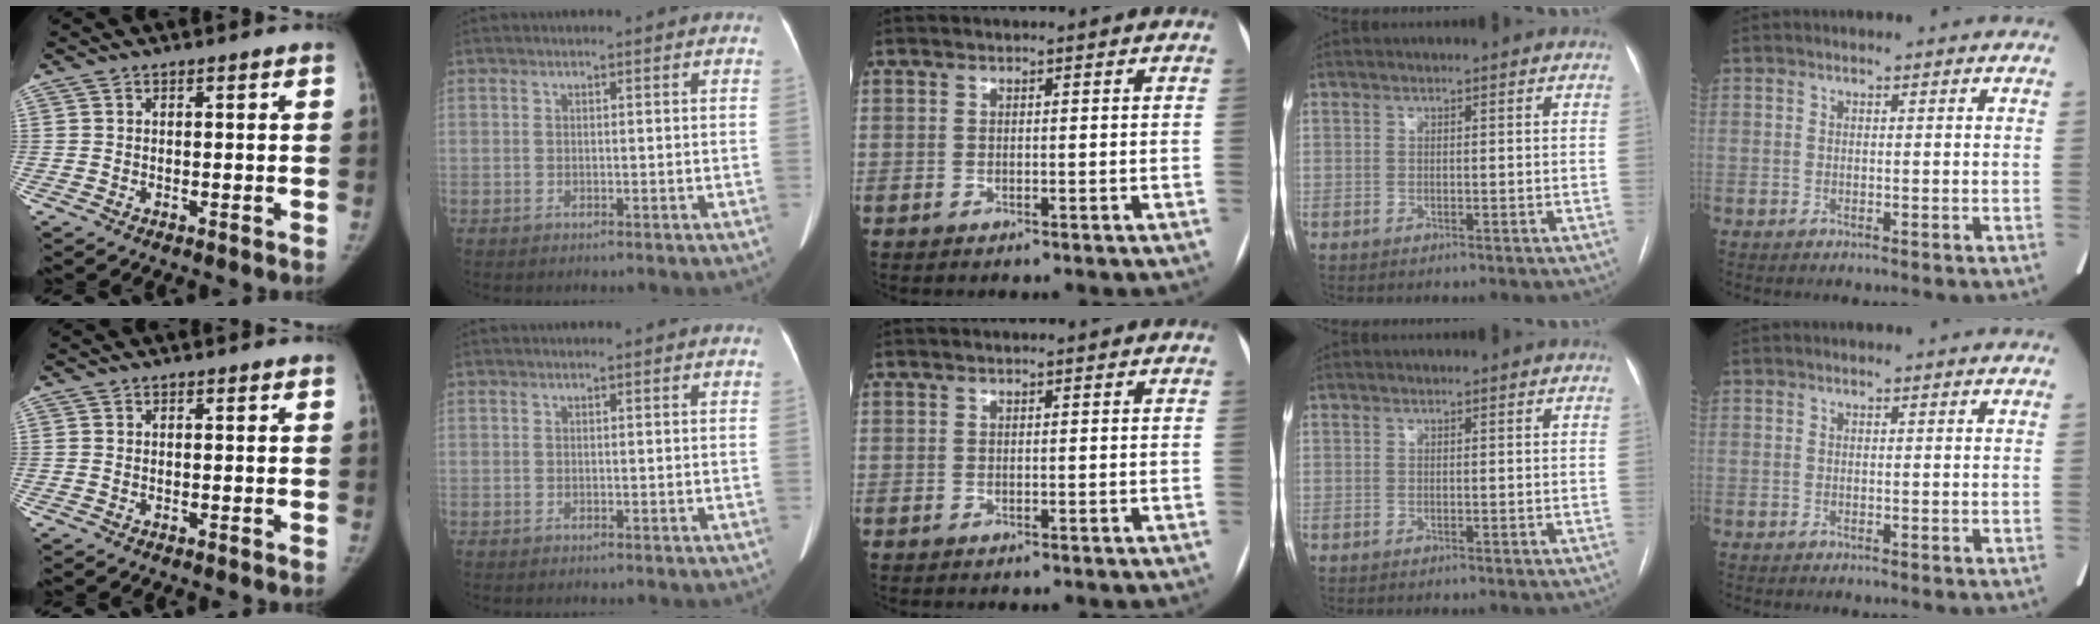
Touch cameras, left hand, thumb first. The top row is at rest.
{}